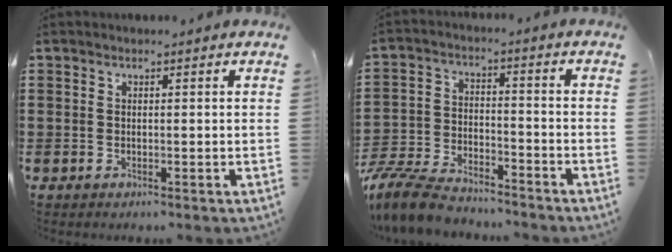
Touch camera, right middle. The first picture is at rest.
{"total": 8.5, "force": [-7.9, 1.7, 2.4], "torque": [-0.066, 0.011, -0.160]}